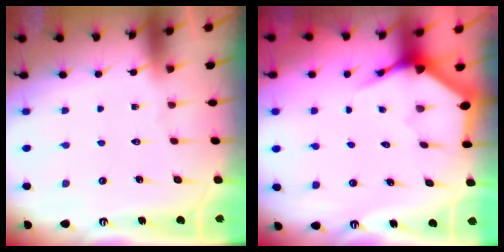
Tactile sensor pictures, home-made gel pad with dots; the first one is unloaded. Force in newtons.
{"total": 3.9, "press": 3.8, "slide": 0.4}